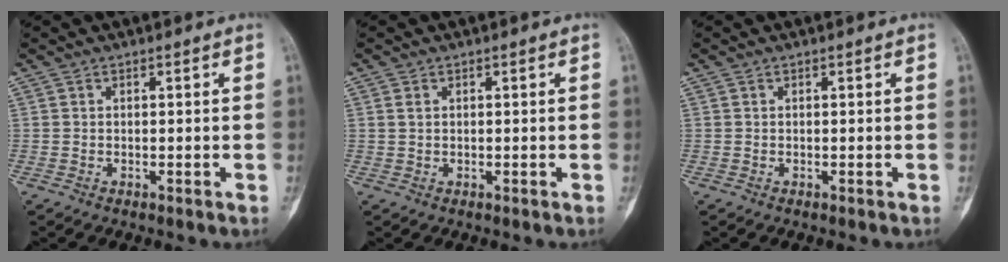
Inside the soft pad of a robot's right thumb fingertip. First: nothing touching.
{"total": 1.0, "force": [0.4, 0.7, 0.7], "torque": [-0.013, 0.003, 0.011]}
{"total": 0.0}